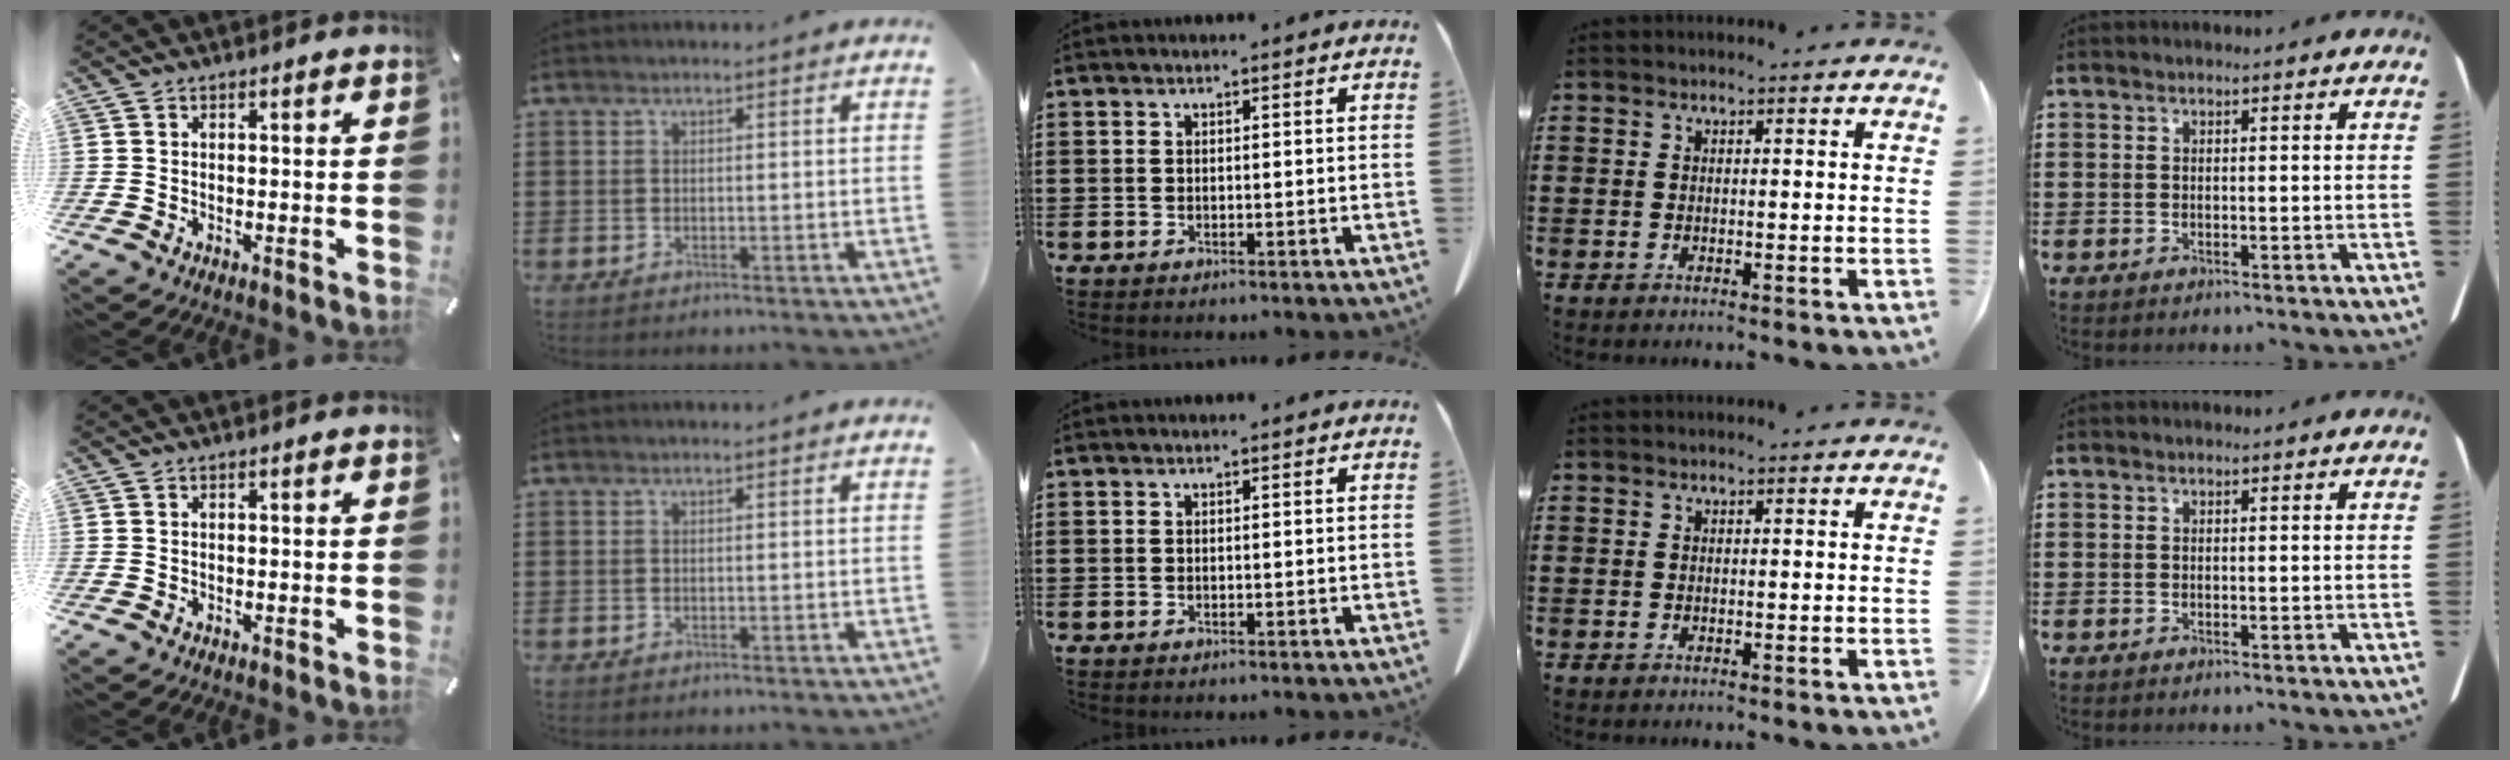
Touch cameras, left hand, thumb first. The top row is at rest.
{}